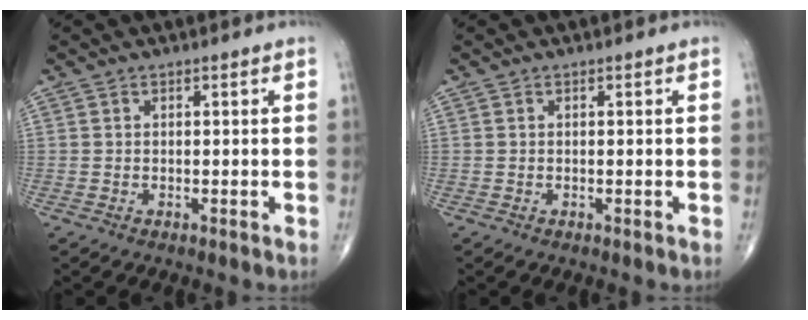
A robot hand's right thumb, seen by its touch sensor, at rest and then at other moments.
{"total": 0.0}